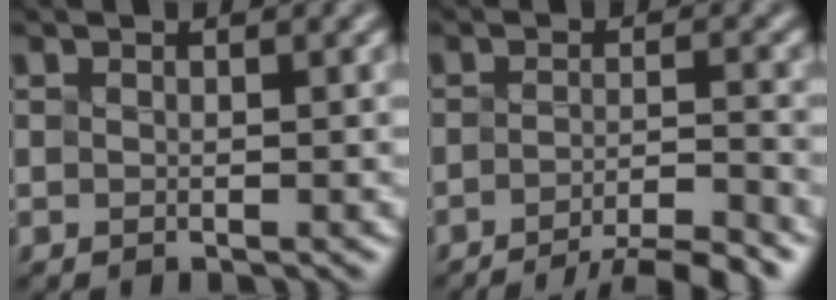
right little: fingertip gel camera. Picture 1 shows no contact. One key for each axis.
{"total": 5.6, "fx": -4.2, "fy": 1.0, "fz": 3.6, "tx": -0.052, "ty": 0.001, "tz": -0.067}